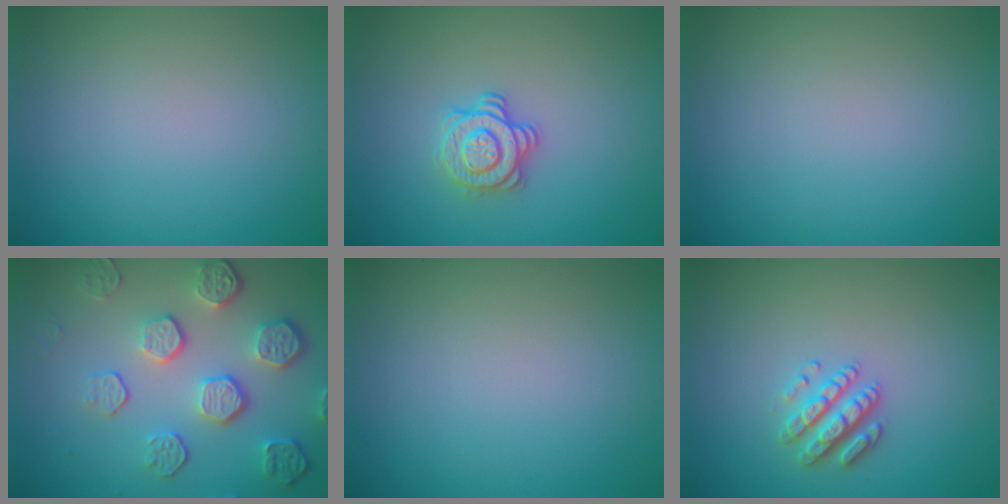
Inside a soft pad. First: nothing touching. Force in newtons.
{"total": 2.9, "press": 2.6, "slide": 1.2}
{"total": 0.0}
{"total": 5.6, "press": 4.1, "slide": 3.9}
{"total": 0.0}
{"total": 2.6, "press": 2.6, "slide": 0.5}